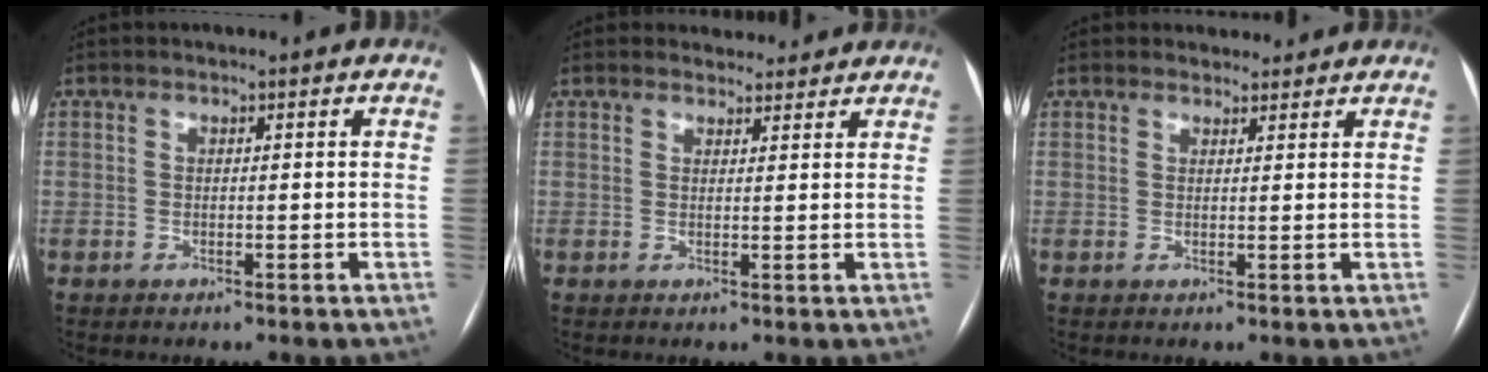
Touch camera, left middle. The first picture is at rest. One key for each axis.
{"total": 3.6, "fx": 3.3, "fy": 1.3, "fz": 0.0, "tx": 0.004, "ty": 0.009, "tz": 0.039}
{"total": 2.8, "fx": 2.6, "fy": 1.2, "fz": -0.1, "tx": 0.003, "ty": 0.012, "tz": 0.032}